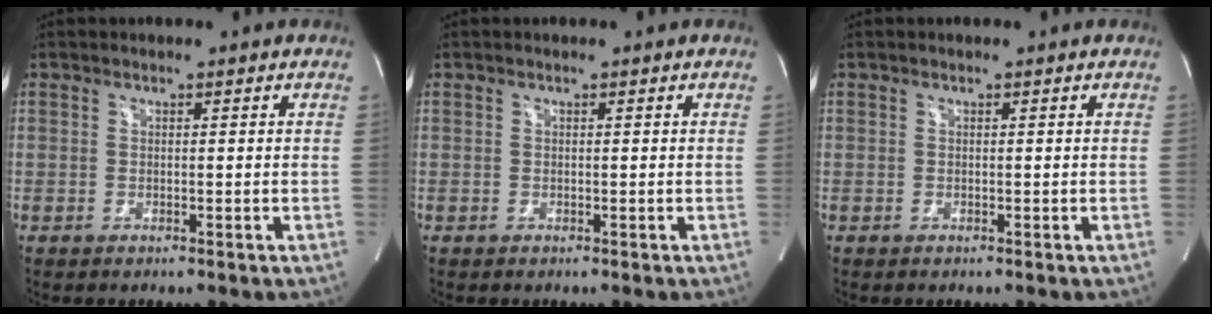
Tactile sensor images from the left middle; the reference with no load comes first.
{"total": 0.0}
{"total": 0.0}